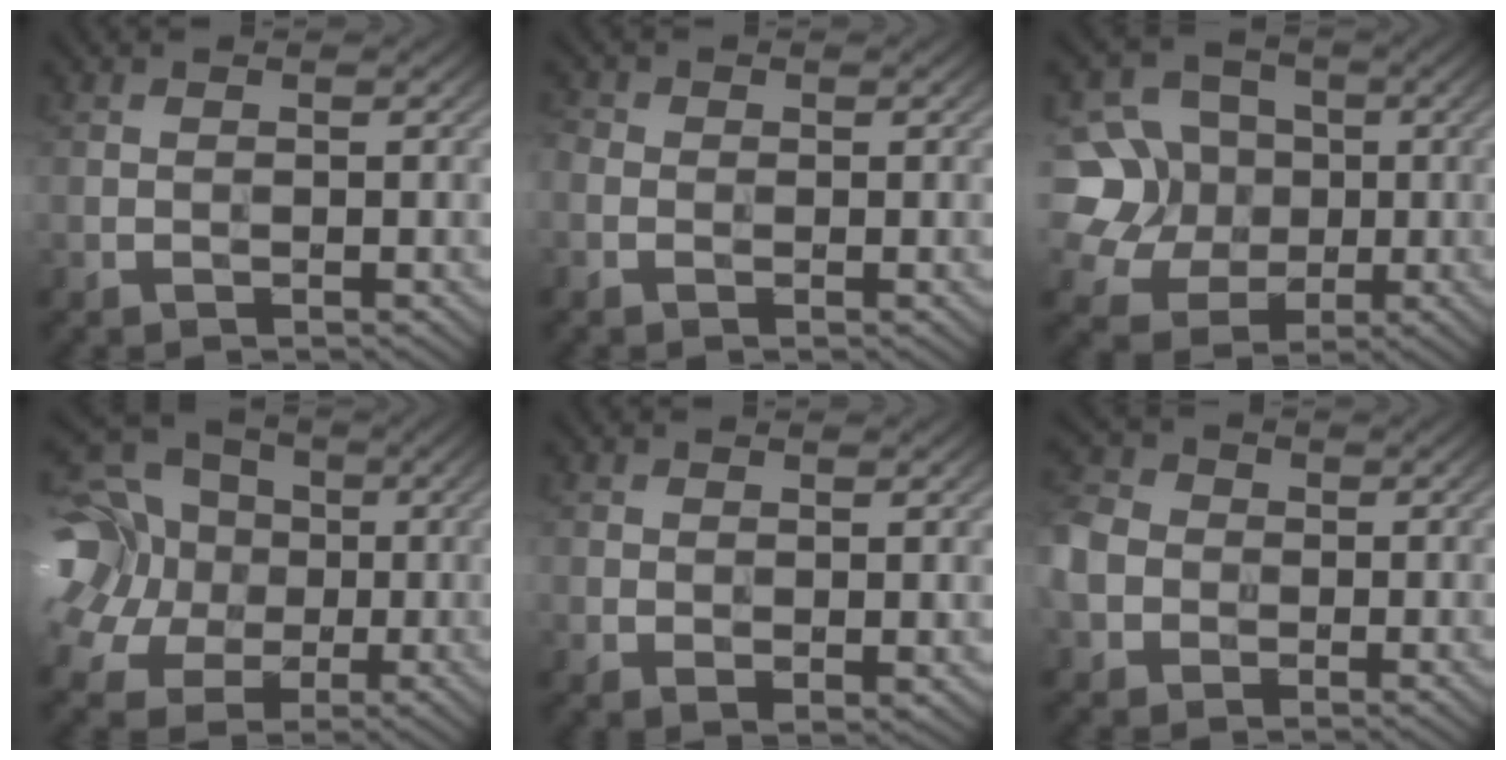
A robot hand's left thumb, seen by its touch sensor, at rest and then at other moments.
{"total": 1.6, "force": [-0.4, 1.4, 0.7], "torque": [-0.017, 0.000, -0.014]}
{"total": 10.9, "force": [0.1, 10.0, 4.3], "torque": [-0.139, 0.006, -0.022]}
{"total": 16.9, "force": [2.5, 14.3, 8.6], "torque": [-0.266, 0.044, 0.019]}
{"total": 2.2, "force": [0.7, 1.2, 1.7], "torque": [-0.032, -0.010, 0.019]}
{"total": 6.6, "force": [-1.1, 5.6, 3.3], "torque": [-0.111, -0.004, -0.033]}